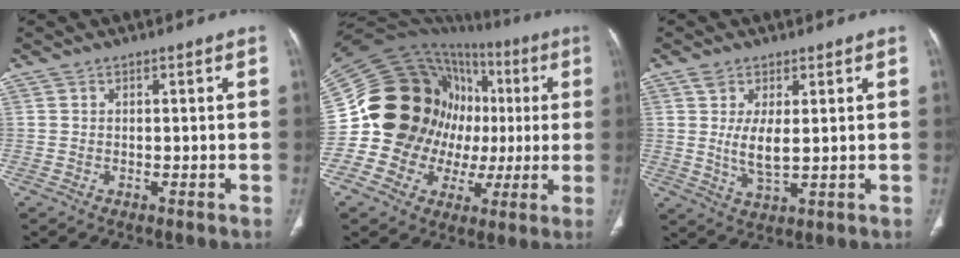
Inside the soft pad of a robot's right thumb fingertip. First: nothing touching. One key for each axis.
{"total": 26.0, "fx": 1.8, "fy": 20.9, "fz": 15.3, "tx": -0.196, "ty": 0.062, "tz": 0.042}
{"total": 5.9, "fx": 0.9, "fy": 2.5, "fz": 5.2, "tx": -0.102, "ty": -0.012, "tz": 0.022}